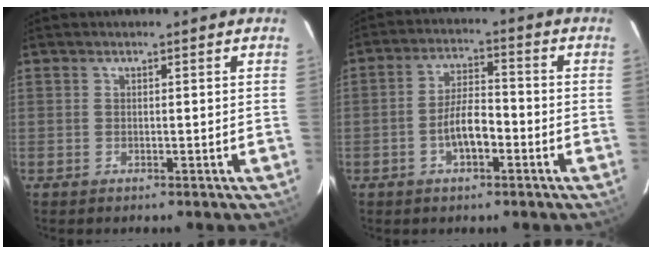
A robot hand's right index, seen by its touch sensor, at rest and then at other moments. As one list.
[{"total": 6.2, "force": [-2.5, 2.4, 5.1], "torque": [-0.102, 0.010, -0.040]}]